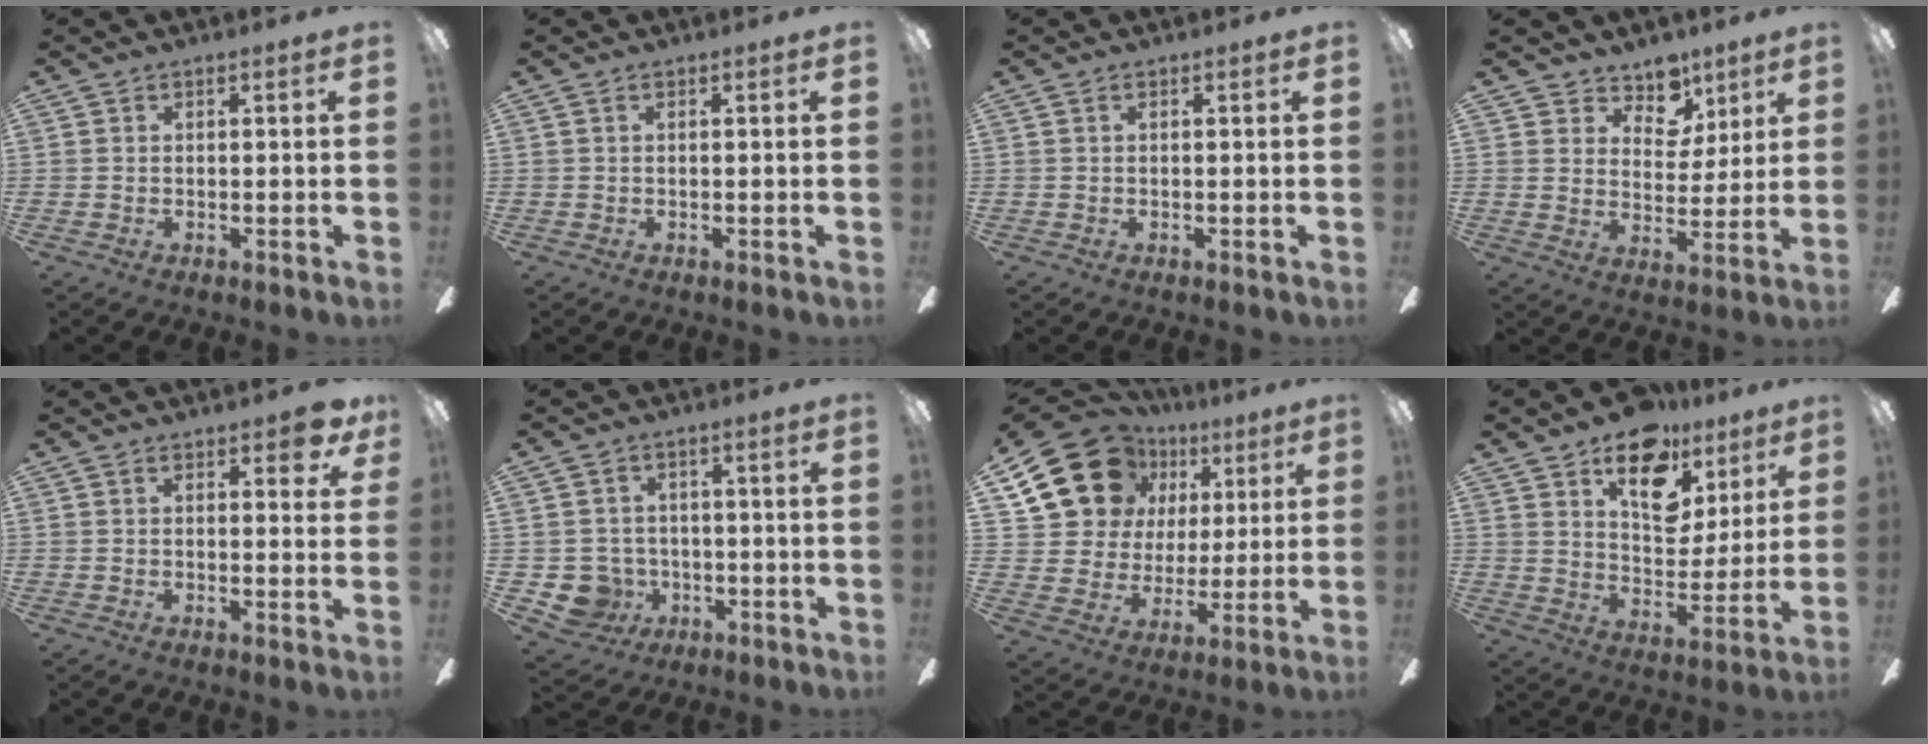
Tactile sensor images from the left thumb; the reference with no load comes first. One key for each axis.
{"total": 0.0}
{"total": 0.0}
{"total": 9.4, "fx": 7.0, "fy": 6.0, "fz": 2.1, "tx": -0.036, "ty": -0.047, "tz": 0.132}
{"total": 4.0, "fx": 2.5, "fy": 1.7, "fz": 2.6, "tx": -0.025, "ty": -0.008, "tz": 0.039}
{"total": 6.8, "fx": -1.5, "fy": 6.5, "fz": 1.2, "tx": -0.052, "ty": 0.002, "tz": -0.024}
{"total": 20.2, "fx": 9.5, "fy": 15.9, "fz": 7.9, "tx": -0.143, "ty": -0.037, "tz": 0.194}
{"total": 16.5, "fx": 10.3, "fy": 9.8, "fz": 8.3, "tx": -0.124, "ty": -0.054, "tz": 0.187}